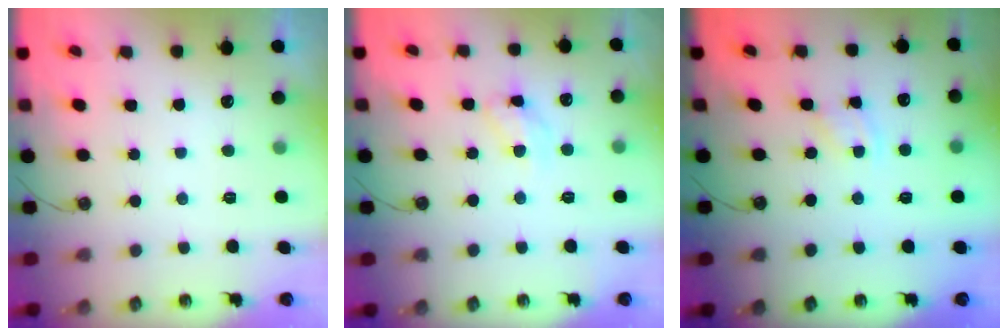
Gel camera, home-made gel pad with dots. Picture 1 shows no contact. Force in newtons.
{"total": 9.8, "press": 9.8, "slide": 0.7}
{"total": 2.9, "press": 2.9, "slide": 0.4}